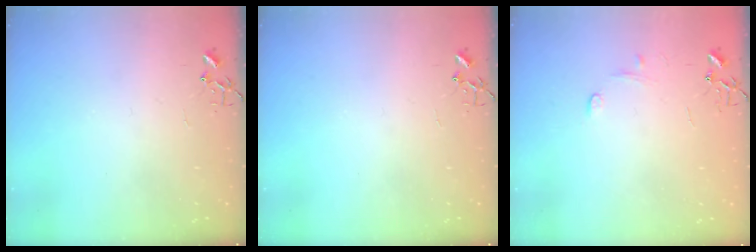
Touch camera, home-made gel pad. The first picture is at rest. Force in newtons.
{"total": 0.0}
{"total": 7.0, "press": 7.0, "slide": 0.8}